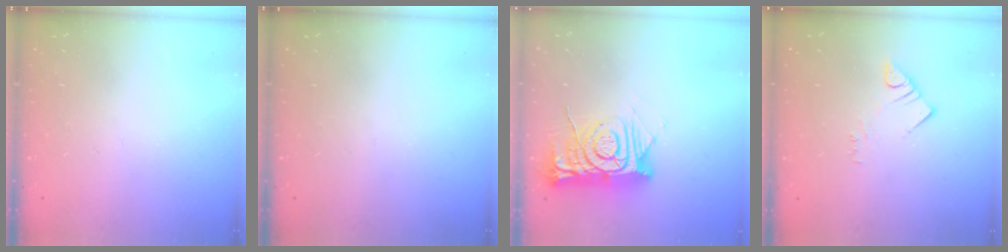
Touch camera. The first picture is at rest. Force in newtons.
{"total": 0.0}
{"total": 13.6, "press": 13.5, "slide": 1.3}
{"total": 2.8, "press": 2.8, "slide": 0.2}